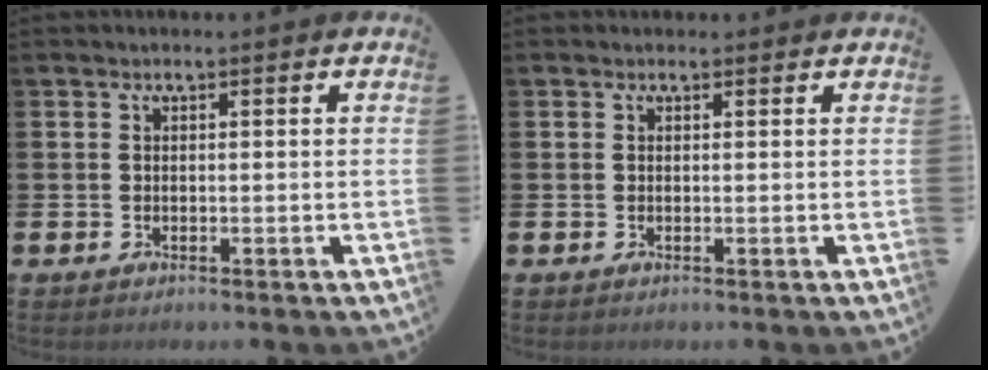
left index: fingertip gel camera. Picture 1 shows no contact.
{"total": 0.6, "force": [0.5, 0.3, 0.1], "torque": [0.009, 0.000, 0.006]}